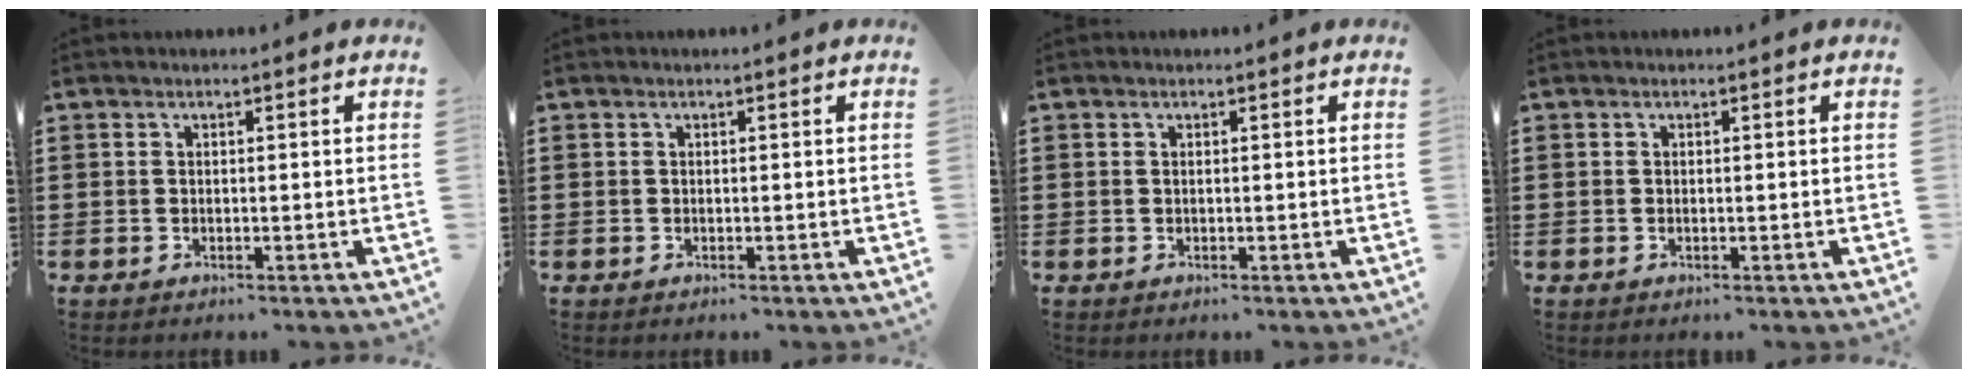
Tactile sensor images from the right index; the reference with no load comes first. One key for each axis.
{"total": 0.0}
{"total": 0.0}
{"total": 0.0}